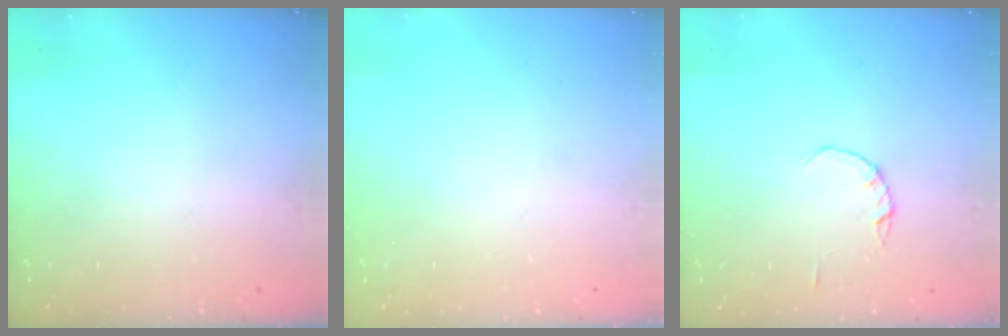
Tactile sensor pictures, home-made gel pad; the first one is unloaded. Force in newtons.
{"total": 0.0}
{"total": 1.4, "press": 1.3, "slide": 0.3}